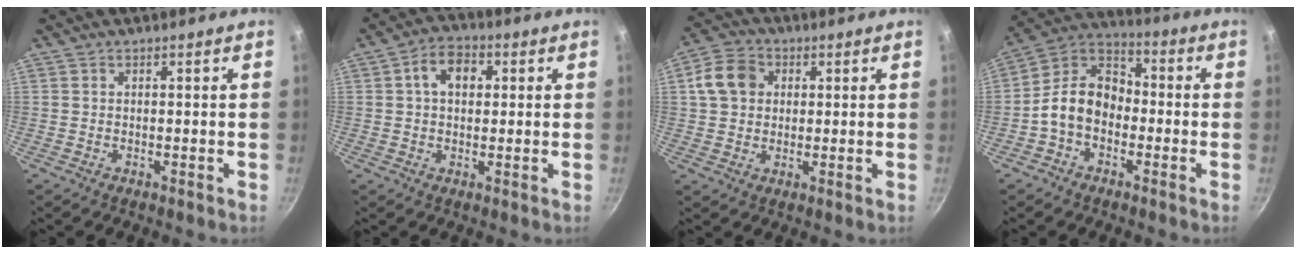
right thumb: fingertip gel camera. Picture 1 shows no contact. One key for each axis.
{"total": 6.9, "fx": 1.6, "fy": 4.8, "fz": 4.7, "tx": -0.056, "ty": 0.011, "tz": 0.017}
{"total": 8.3, "fx": 1.7, "fy": 6.8, "fz": 4.3, "tx": -0.059, "ty": 0.011, "tz": 0.020}
{"total": 11.2, "fx": -2.7, "fy": 8.2, "fz": 7.1, "tx": -0.093, "ty": 0.047, "tz": -0.074}